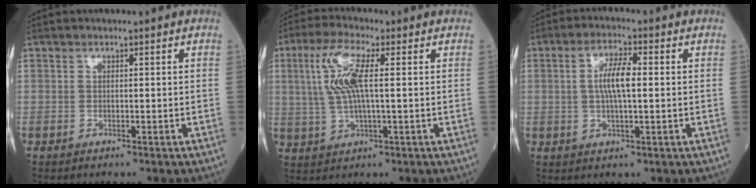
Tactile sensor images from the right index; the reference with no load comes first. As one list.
[{"total": 8.2, "force": [1.6, 1.7, 7.8], "torque": [-0.177, 0.011, 0.033]}, {"total": 5.6, "force": [0.5, 1.1, 5.4], "torque": [-0.107, 0.008, 0.008]}]